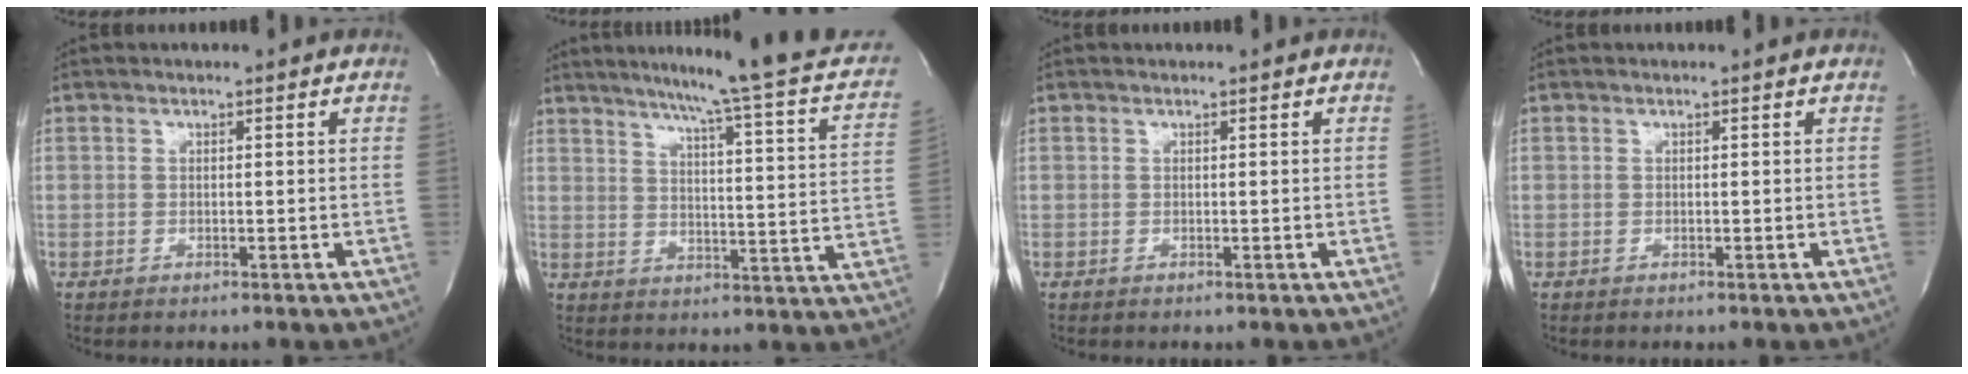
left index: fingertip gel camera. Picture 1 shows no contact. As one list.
[{"total": 21.4, "force": [17.1, 0.5, 12.8], "torque": [-0.181, -0.033, 0.200]}, {"total": 0.0}, {"total": 0.0}]